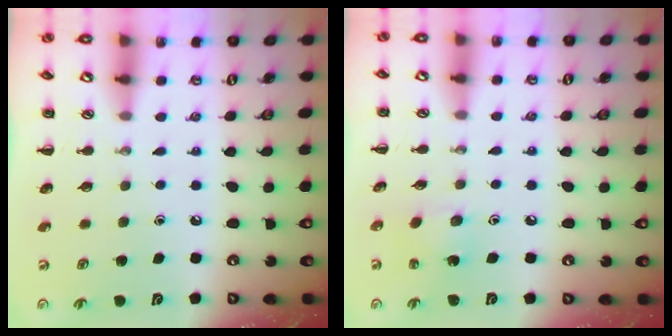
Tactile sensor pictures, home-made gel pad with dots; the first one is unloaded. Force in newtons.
{"total": 3.9, "press": 3.8, "slide": 1.0}